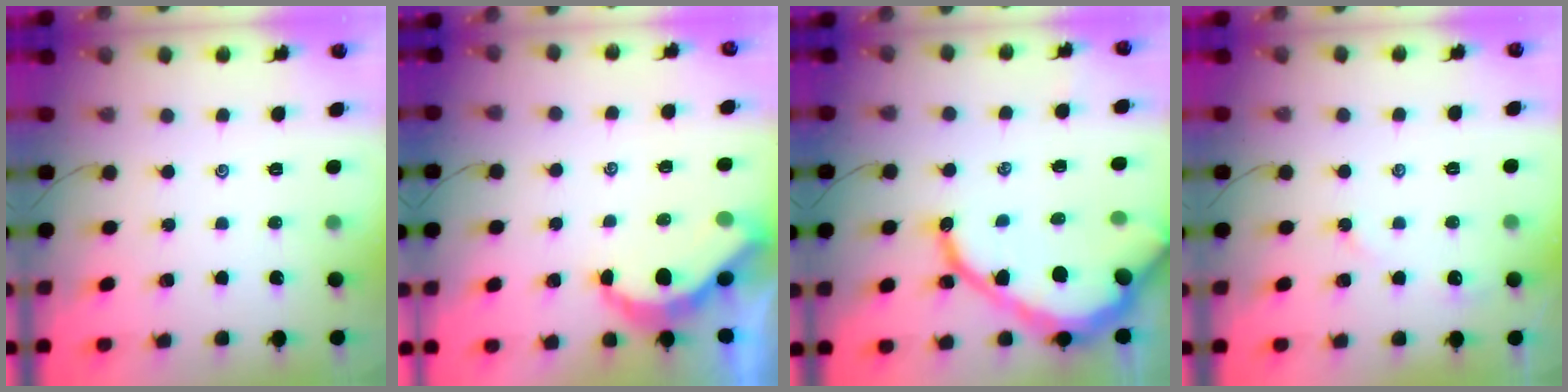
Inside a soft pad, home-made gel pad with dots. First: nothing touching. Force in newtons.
{"total": 5.1, "press": 5.1, "slide": 0.6}
{"total": 19.6, "press": 19.5, "slide": 1.8}
{"total": 3.7, "press": 3.7, "slide": 0.5}